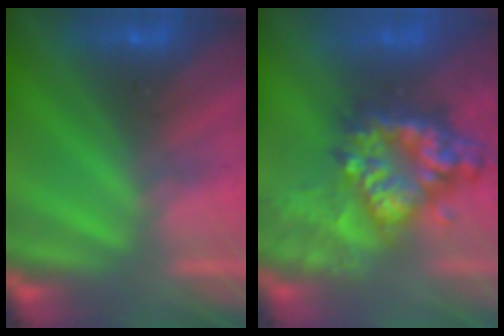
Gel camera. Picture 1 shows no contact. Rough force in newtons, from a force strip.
{"total": 7.0}